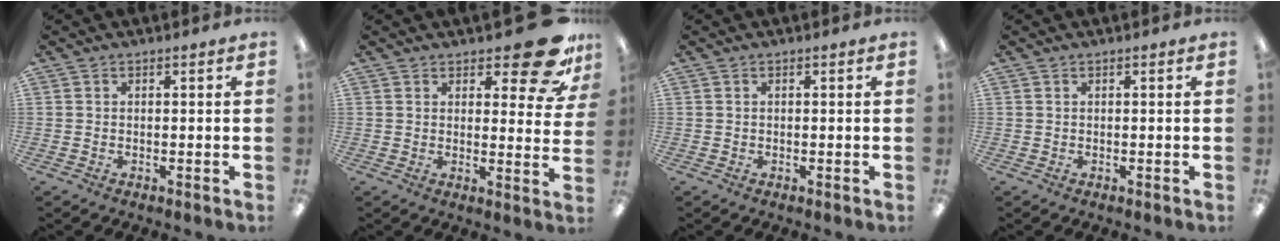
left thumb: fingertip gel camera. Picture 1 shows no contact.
{"total": 12.9, "force": [8.3, 4.8, 8.7], "torque": [-0.109, -0.049, 0.140]}
{"total": 0.0}
{"total": 0.0}